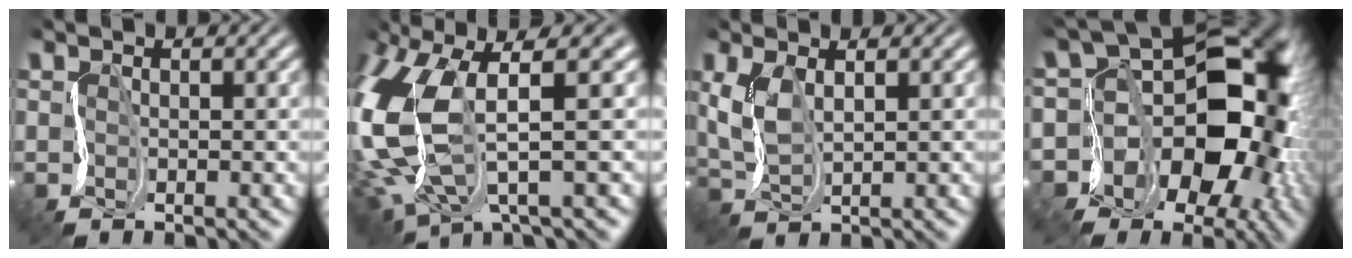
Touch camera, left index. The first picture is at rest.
{"total": 8.9, "force": [0.5, 3.5, 8.2], "torque": [-0.227, -0.026, 0.023]}
{"total": 2.4, "force": [0.9, 0.8, 2.1], "torque": [-0.079, -0.003, 0.024]}
{"total": 14.0, "force": [-4.5, 10.7, 7.8], "torque": [-0.058, -0.006, -0.082]}